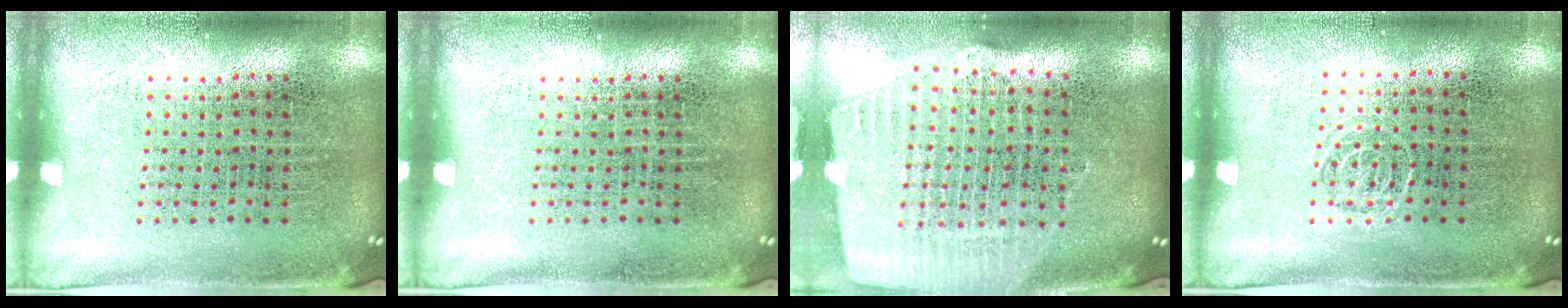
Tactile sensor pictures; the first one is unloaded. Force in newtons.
{"total": 0.0}
{"total": 2.5, "press": 2.1, "slide": 1.4}
{"total": 0.5, "press": 0.4, "slide": 0.3}